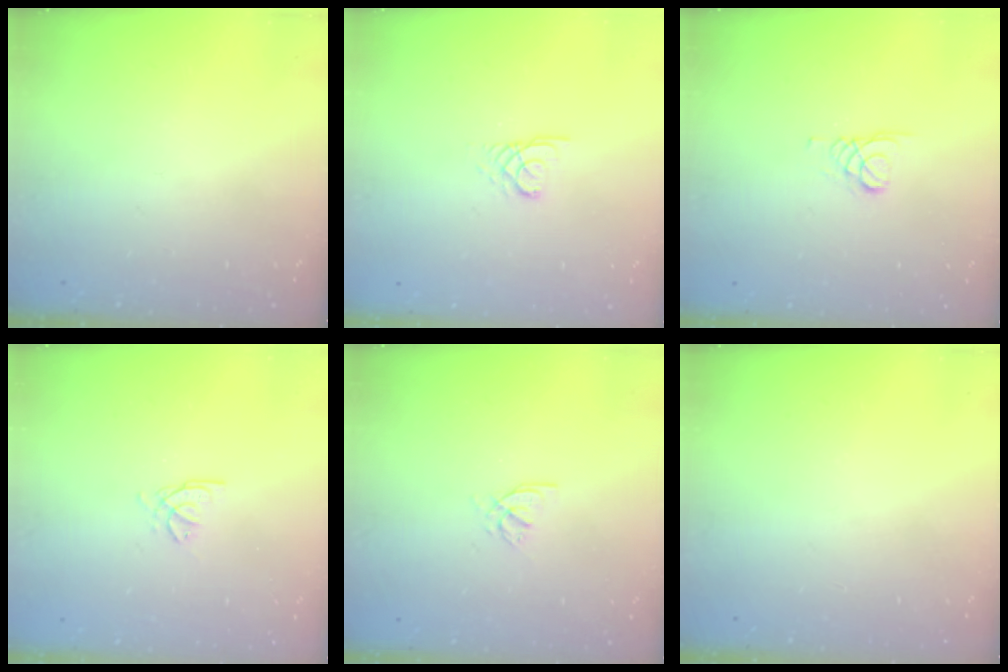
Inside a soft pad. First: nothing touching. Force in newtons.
{"total": 2.4, "press": 2.4, "slide": 0.3}
{"total": 1.6, "press": 1.5, "slide": 0.2}
{"total": 2.7, "press": 2.7, "slide": 0.4}
{"total": 3.6, "press": 3.6, "slide": 0.2}
{"total": 0.0}